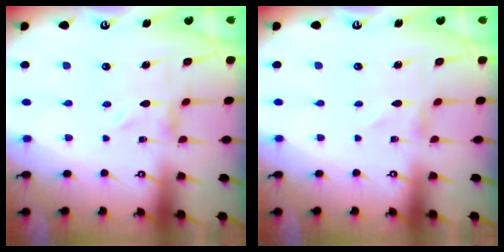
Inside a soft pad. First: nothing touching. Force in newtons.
{"total": 0.8, "press": 0.8, "slide": 0.1}